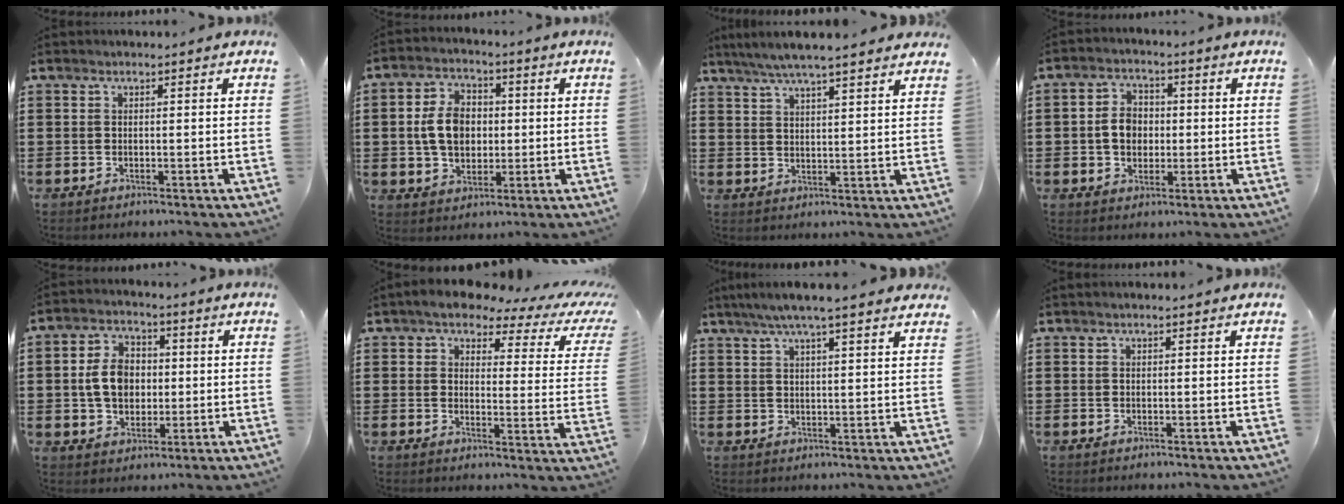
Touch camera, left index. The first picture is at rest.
{"total": 7.6, "force": [0.2, 5.4, 5.4], "torque": [-0.124, 0.008, -0.003]}
{"total": 5.1, "force": [4.5, 0.1, 2.4], "torque": [-0.060, -0.014, 0.080]}
{"total": 5.4, "force": [-0.2, 4.2, 3.4], "torque": [-0.074, 0.007, -0.011]}
{"total": 7.3, "force": [0.1, 5.4, 4.9], "torque": [-0.110, 0.009, -0.004]}
{"total": 5.1, "force": [4.0, 1.7, 2.7], "torque": [-0.069, -0.016, 0.064]}
{"total": 5.4, "force": [4.4, 0.1, 3.1], "torque": [-0.071, -0.008, 0.078]}
{"total": 0.6, "force": [0.4, 0.0, 0.5], "torque": [-0.009, 0.000, 0.008]}